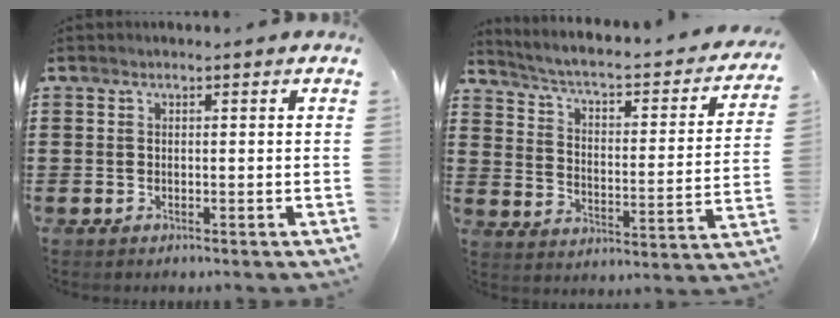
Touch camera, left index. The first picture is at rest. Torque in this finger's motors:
{"motor_torque": [1.27, -0.87, 0.21, 0.07]}